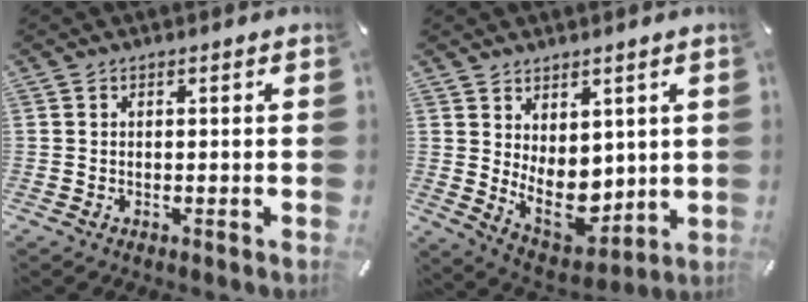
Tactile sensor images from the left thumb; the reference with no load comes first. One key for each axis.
{"total": 9.8, "fx": 1.0, "fy": 7.6, "fz": 6.1, "tx": -0.084, "ty": -0.038, "tz": 0.026}